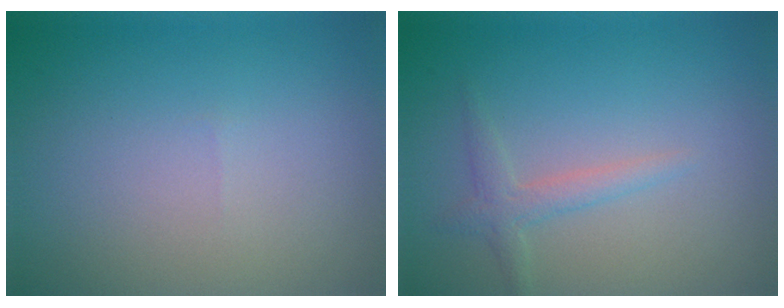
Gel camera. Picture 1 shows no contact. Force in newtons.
{"total": 1.6, "press": 1.6, "slide": 0.1}